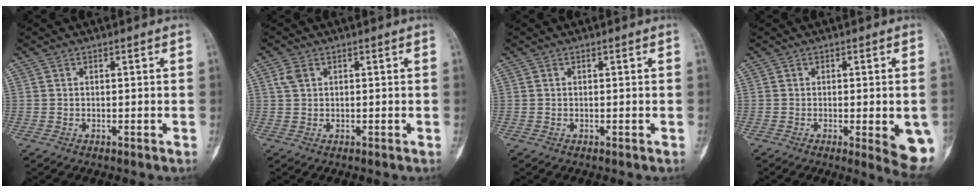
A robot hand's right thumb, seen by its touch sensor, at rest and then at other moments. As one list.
[{"total": 1.7, "force": [0.6, 1.2, 1.1], "torque": [-0.025, 0.006, 0.012]}, {"total": 0.0}, {"total": 9.2, "force": [-2.1, 2.6, 8.6], "torque": [-0.093, -0.015, -0.020]}]